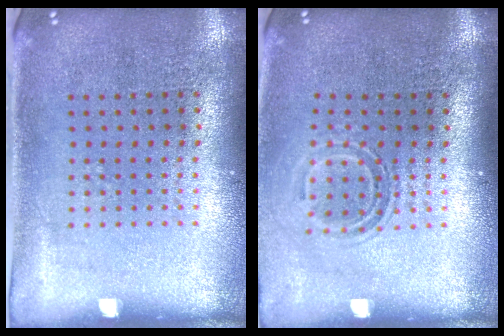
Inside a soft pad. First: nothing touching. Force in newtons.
{"total": 1.5, "press": 1.1, "slide": 1.1}